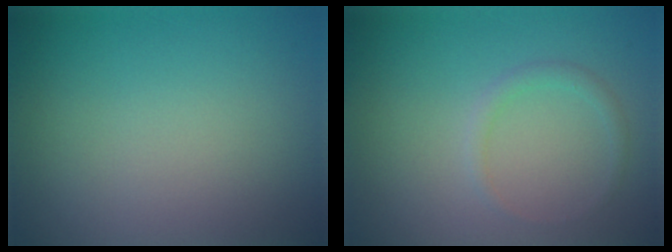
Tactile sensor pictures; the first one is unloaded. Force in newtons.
{"total": 1.1, "press": 1.1, "slide": 0.1}